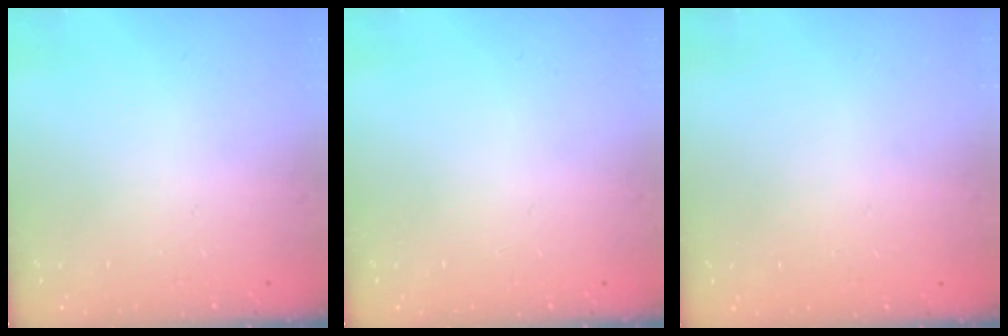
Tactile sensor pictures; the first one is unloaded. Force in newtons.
{"total": 0.0}
{"total": 0.0}